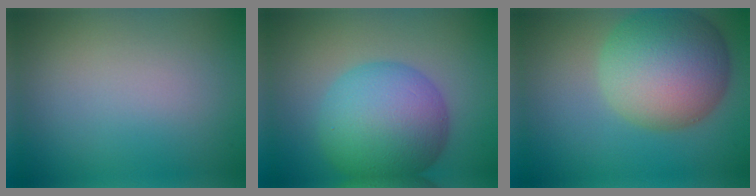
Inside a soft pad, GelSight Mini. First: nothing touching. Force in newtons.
{"total": 10.0, "press": 10.0, "slide": 0.3}
{"total": 10.4, "press": 10.4, "slide": 0.5}